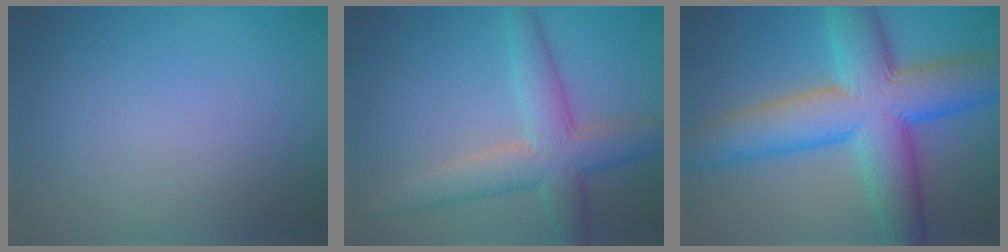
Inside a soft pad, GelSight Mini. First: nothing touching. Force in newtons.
{"total": 4.6, "press": 4.6, "slide": 0.3}
{"total": 12.0, "press": 12.0, "slide": 0.3}